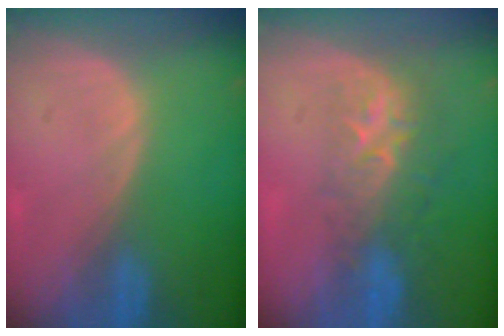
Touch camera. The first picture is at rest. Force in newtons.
{"total": 8.8, "press": 7.1, "slide": 5.2}